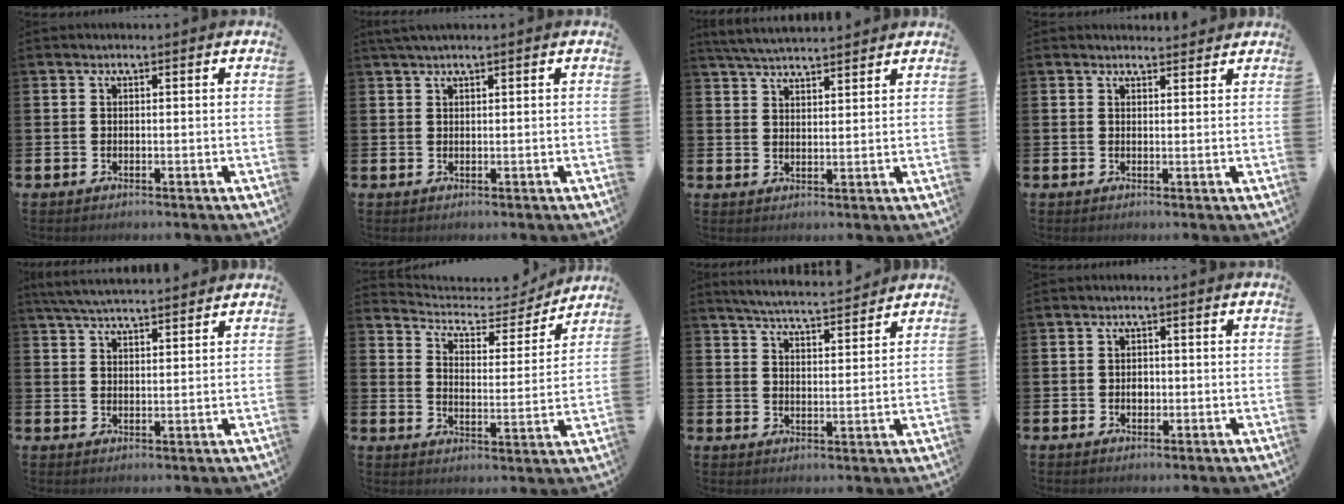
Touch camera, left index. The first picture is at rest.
{"total": 1.4, "force": [1.2, -0.1, 0.7], "torque": [-0.020, 0.004, 0.022]}
{"total": 4.4, "force": [4.3, 0.3, 0.7], "torque": [-0.032, -0.016, 0.080]}
{"total": 1.7, "force": [1.7, 0.2, 0.0], "torque": [0.007, -0.008, 0.028]}
{"total": 4.9, "force": [4.7, 0.5, 1.1], "torque": [-0.040, -0.015, 0.088]}
{"total": 5.3, "force": [4.9, 2.0, 0.9], "torque": [-0.046, -0.041, 0.076]}
{"total": 5.3, "force": [5.3, 0.0, 0.8], "torque": [-0.030, -0.033, 0.093]}
{"total": 1.5, "force": [-0.1, 1.1, 1.0], "torque": [-0.006, 0.001, -0.007]}